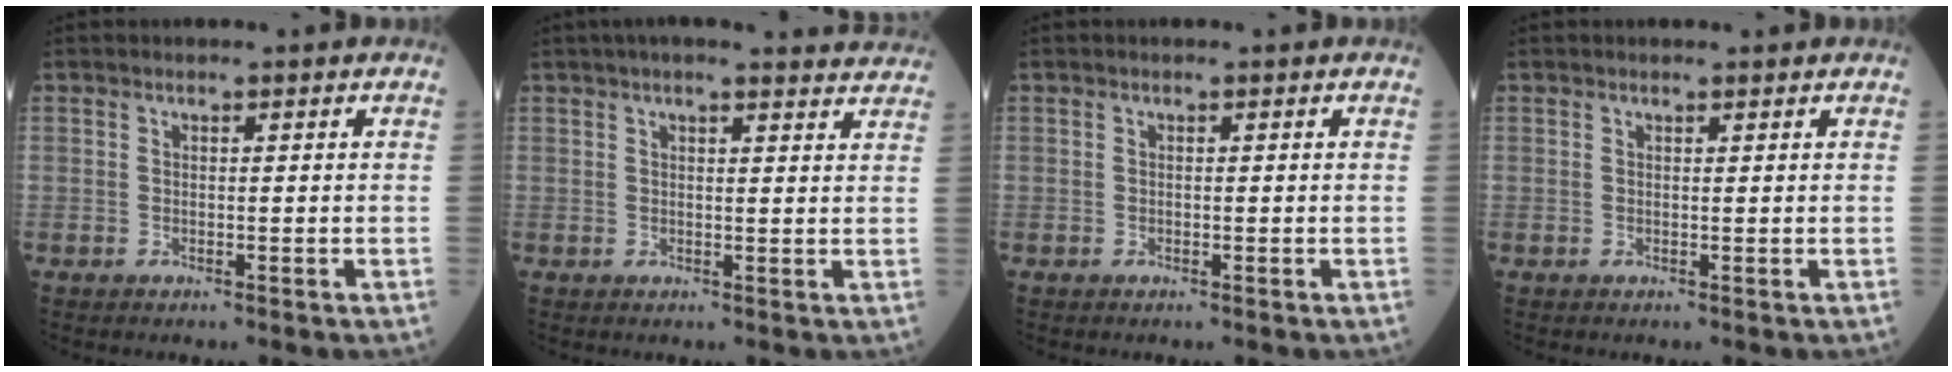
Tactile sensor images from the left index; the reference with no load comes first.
{"total": 13.9, "force": [12.6, 1.4, 5.5], "torque": [-0.068, 0.027, 0.144]}
{"total": 0.0}
{"total": 0.9, "force": [0.9, 0.0, 0.4], "torque": [-0.010, 0.004, 0.014]}